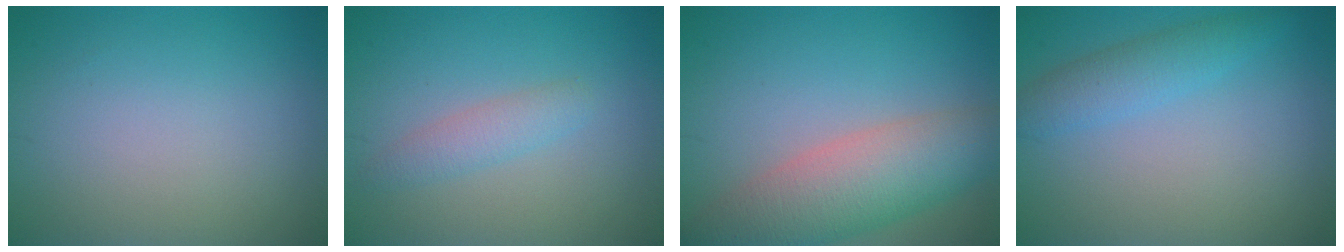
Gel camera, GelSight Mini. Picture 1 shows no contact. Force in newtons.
{"total": 1.9, "press": 1.9, "slide": 0.1}
{"total": 7.5, "press": 7.5, "slide": 0.3}
{"total": 2.7, "press": 2.7, "slide": 0.1}